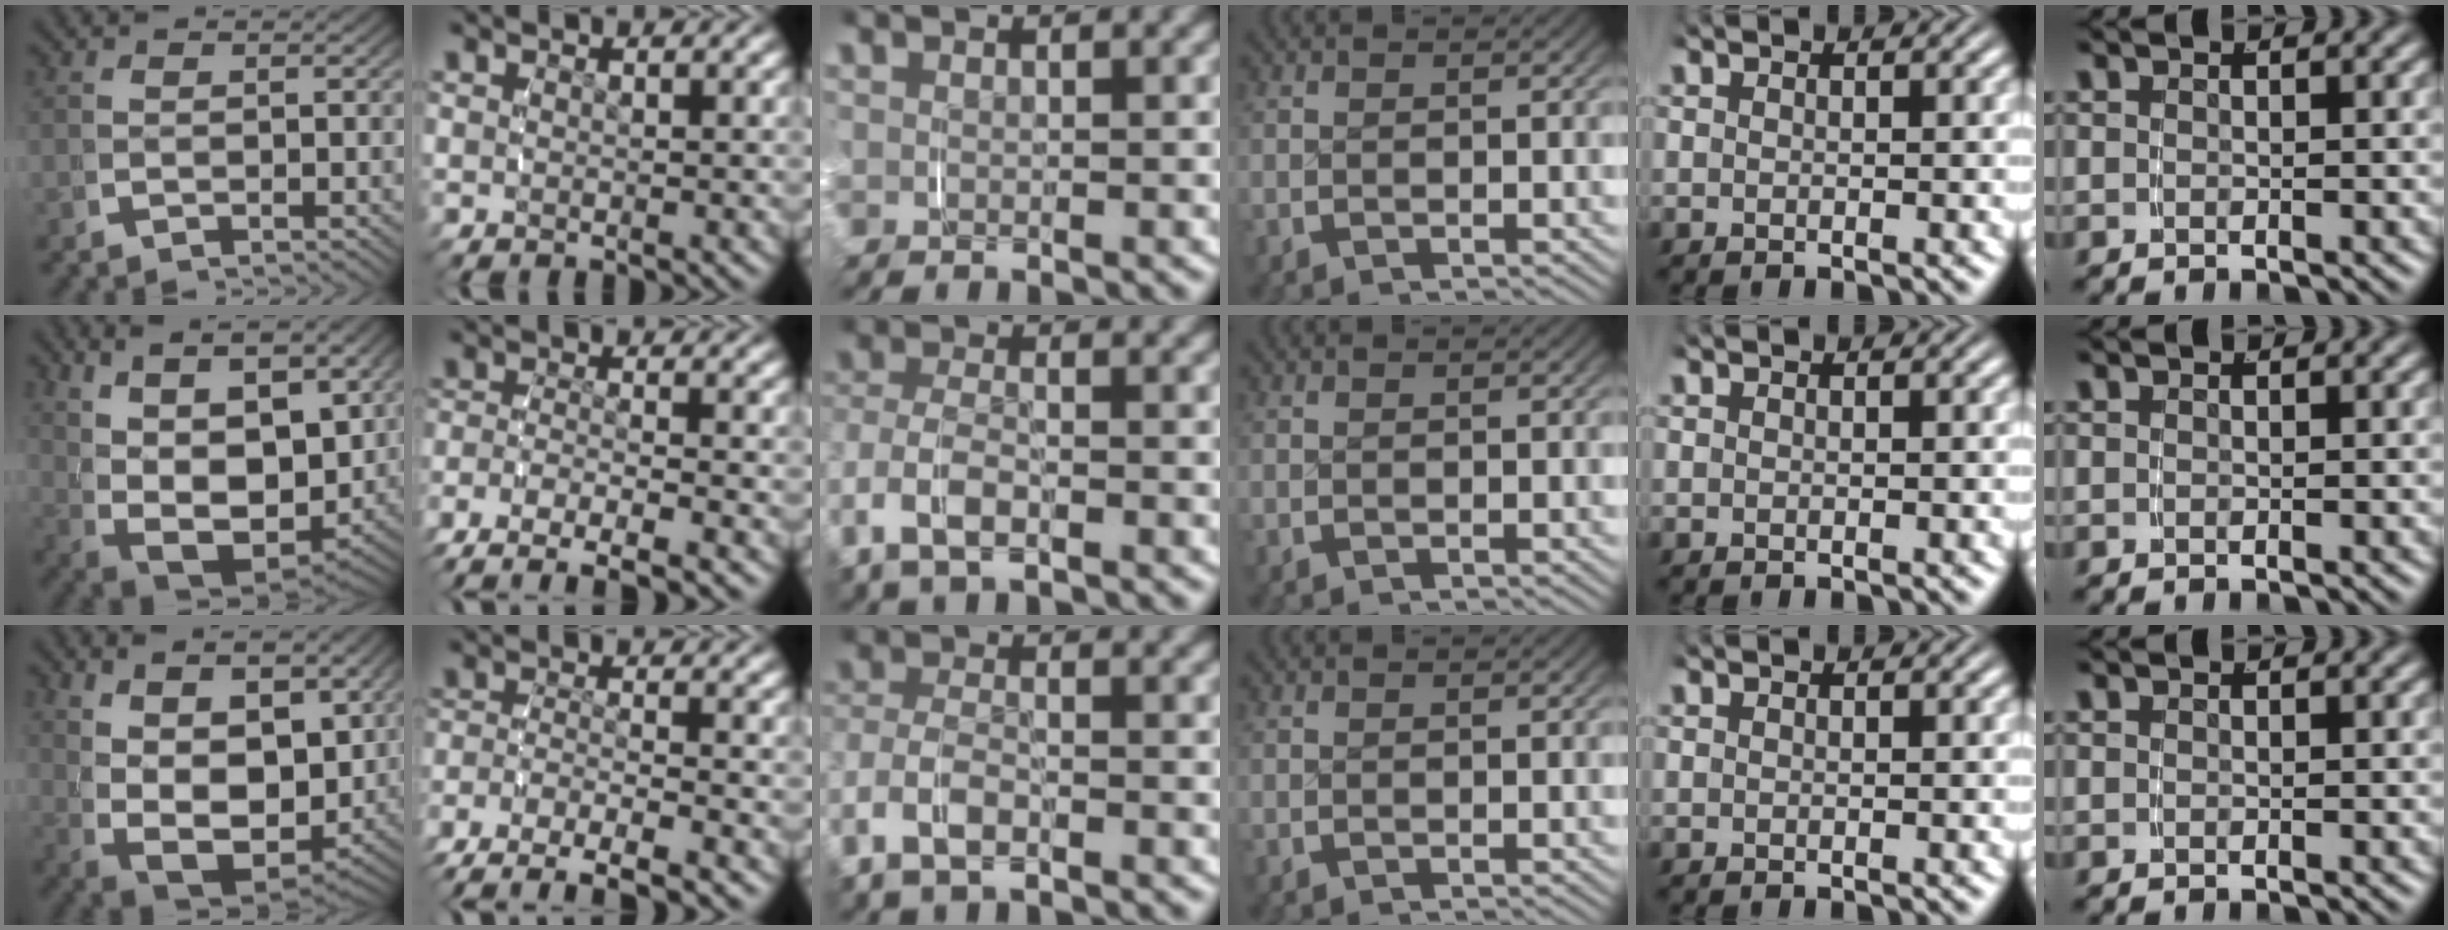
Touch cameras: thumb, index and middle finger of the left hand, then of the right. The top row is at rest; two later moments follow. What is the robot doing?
{"motion": "grasp_and_lifting", "object": "shirt"}